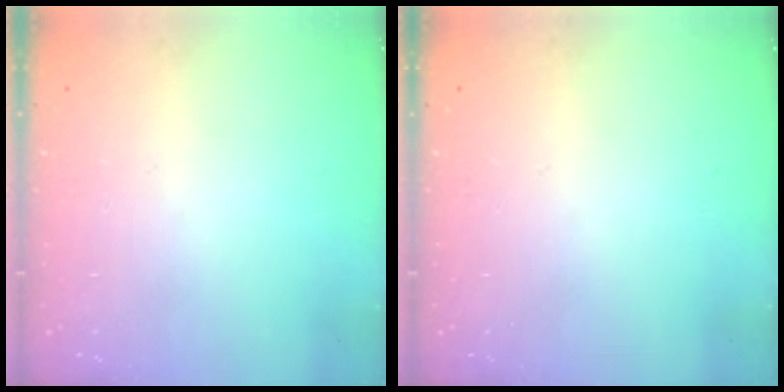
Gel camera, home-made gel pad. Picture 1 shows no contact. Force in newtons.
{"total": 0.0}